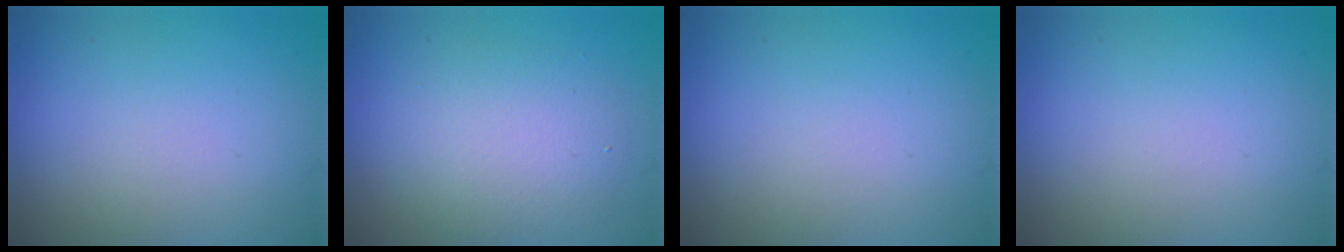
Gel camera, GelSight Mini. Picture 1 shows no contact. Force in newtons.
{"total": 2.6, "press": 2.6, "slide": 0.3}
{"total": 0.0}
{"total": 0.0}